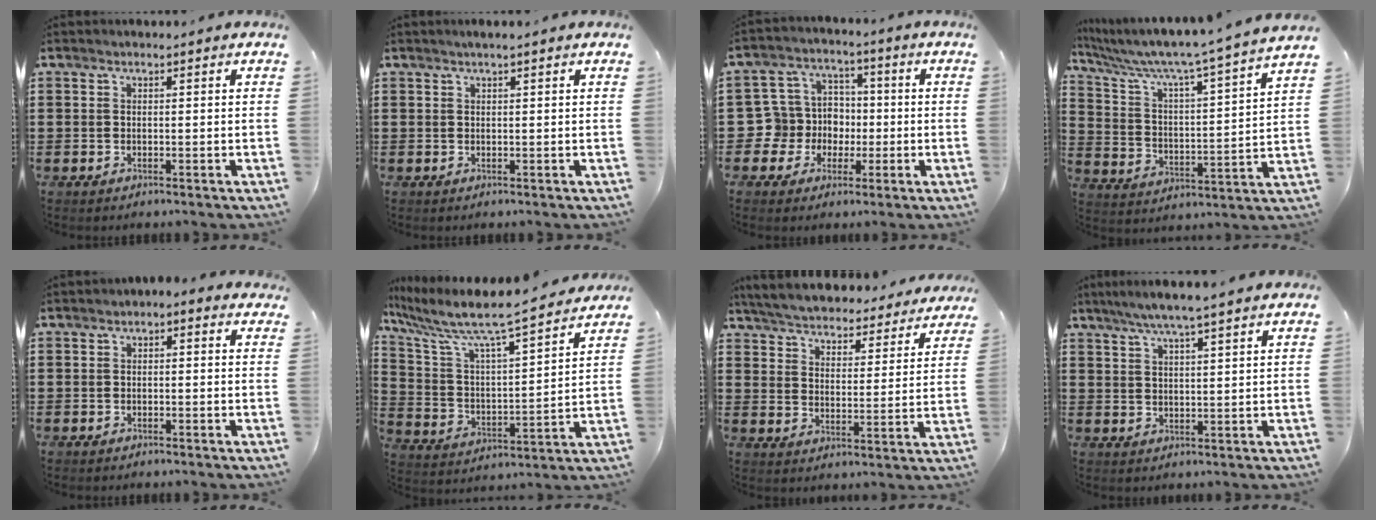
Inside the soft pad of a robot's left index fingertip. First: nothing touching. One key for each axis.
{"total": 0.7, "fx": 0.4, "fy": 0.0, "fz": 0.5, "tx": -0.009, "ty": 0.000, "tz": 0.006}
{"total": 8.0, "fx": -0.9, "fy": 7.8, "fz": 1.3, "tx": -0.080, "ty": 0.002, "tz": -0.016}
{"total": 6.2, "fx": 5.4, "fy": -0.7, "fz": 2.9, "tx": -0.083, "ty": -0.051, "tz": 0.080}
{"total": 0.9, "fx": -0.4, "fy": 0.7, "fz": 0.3, "tx": -0.009, "ty": 0.004, "tz": -0.010}
{"total": 8.9, "fx": 7.8, "fy": 0.1, "fz": 4.2, "tx": -0.119, "ty": -0.063, "tz": 0.124}
{"total": 5.0, "fx": 5.0, "fy": -0.1, "fz": 0.2, "tx": -0.033, "ty": -0.043, "tz": 0.083}
{"total": 5.0, "fx": 4.2, "fy": -0.5, "fz": 2.6, "tx": -0.063, "ty": -0.010, "tz": 0.074}